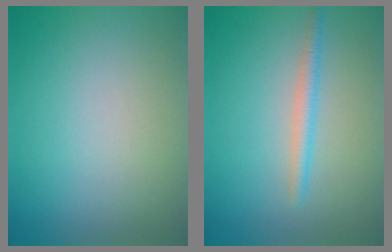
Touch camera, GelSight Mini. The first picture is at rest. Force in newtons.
{"total": 1.9, "press": 1.9, "slide": 0.1}